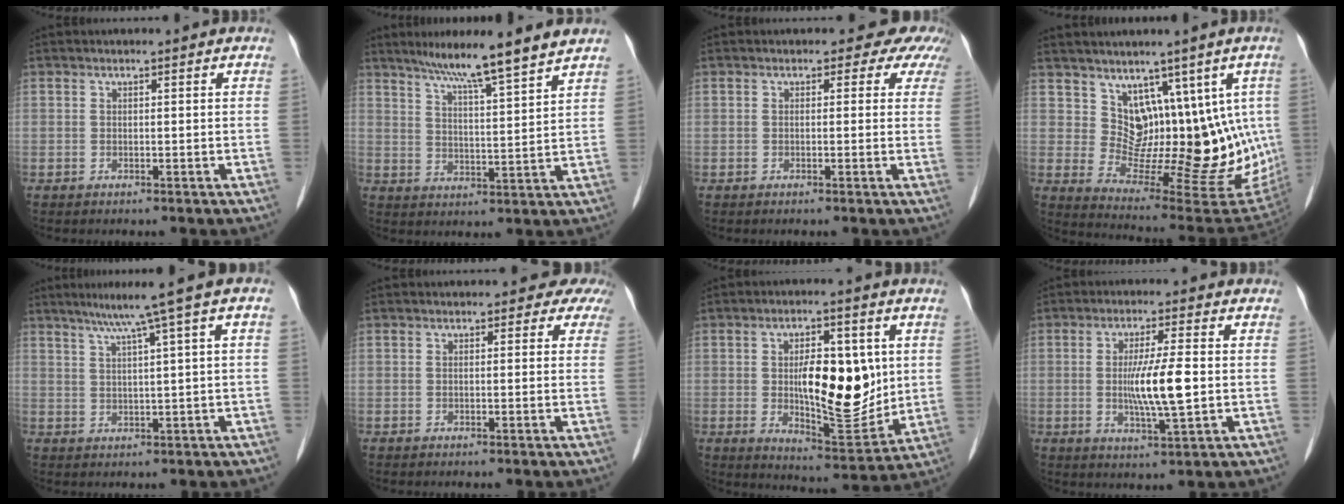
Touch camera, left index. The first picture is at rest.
{"total": 10.7, "force": [8.9, -1.0, 5.9], "torque": [-0.095, 0.003, 0.137]}
{"total": 4.8, "force": [3.7, 2.8, 1.0], "torque": [0.012, 0.004, 0.011]}
{"total": 12.7, "force": [4.1, 6.9, 9.8], "torque": [-0.121, 0.003, 0.086]}
{"total": 7.3, "force": [3.9, -1.0, 6.1], "torque": [-0.092, 0.025, 0.062]}
{"total": 2.6, "force": [1.8, 1.7, 0.4], "torque": [0.016, -0.004, -0.008]}
{"total": 13.2, "force": [1.2, 5.1, 12.1], "torque": [-0.191, -0.002, 0.030]}
{"total": 7.7, "force": [-0.3, 0.6, 7.6], "torque": [-0.149, -0.011, -0.007]}